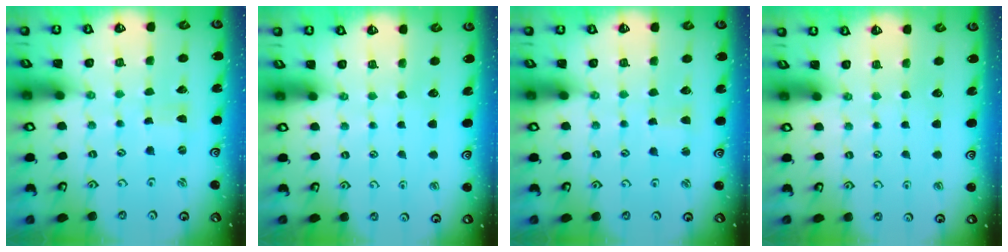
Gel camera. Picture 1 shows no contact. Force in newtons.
{"total": 0.0}
{"total": 1.8, "press": 1.8, "slide": 0.3}
{"total": 0.0}